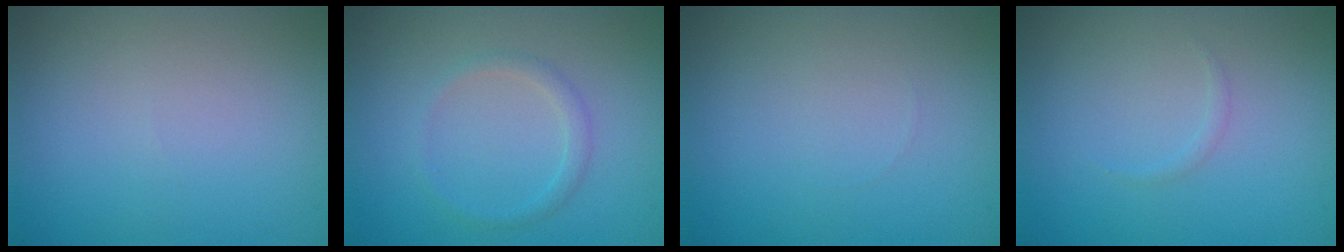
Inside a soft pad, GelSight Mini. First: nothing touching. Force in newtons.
{"total": 1.3, "press": 1.3, "slide": 0.1}
{"total": 0.0}
{"total": 0.5, "press": 0.5, "slide": 0.0}